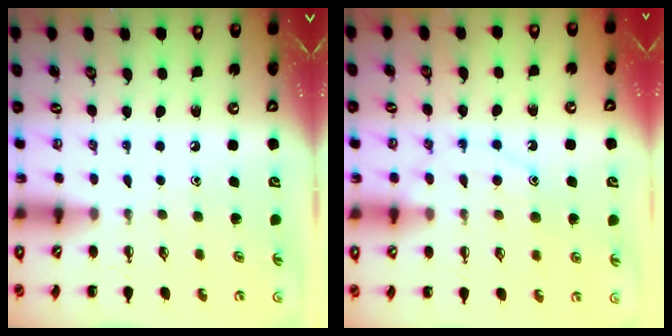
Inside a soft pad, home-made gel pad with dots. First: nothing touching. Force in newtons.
{"total": 11.1, "press": 11.1, "slide": 0.8}